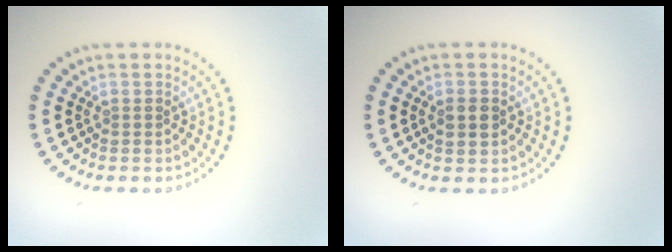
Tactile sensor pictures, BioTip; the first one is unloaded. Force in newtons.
{"total": 1.4, "press": 1.4, "slide": 0.1}